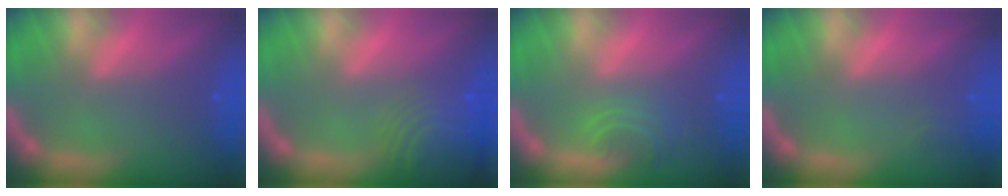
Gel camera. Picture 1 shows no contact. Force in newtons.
{"total": 8.5}
{"total": 2.9}
{"total": 0.9}